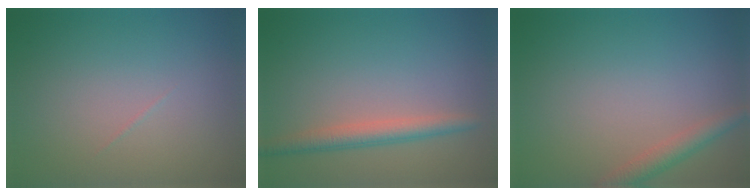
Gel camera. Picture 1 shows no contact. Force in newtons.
{"total": 2.7, "press": 2.7, "slide": 0.2}
{"total": 2.2, "press": 2.2, "slide": 0.1}